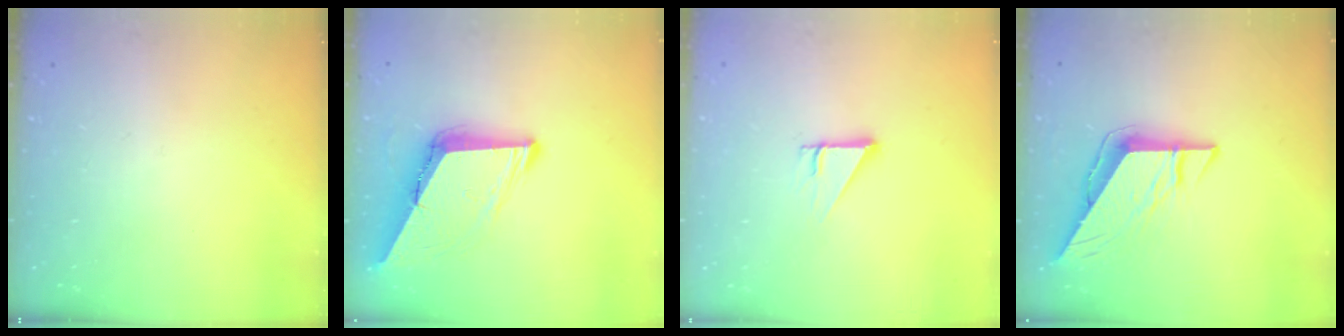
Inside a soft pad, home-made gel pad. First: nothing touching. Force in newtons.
{"total": 9.5, "press": 9.4, "slide": 1.6}
{"total": 2.7, "press": 2.7, "slide": 0.1}
{"total": 8.8, "press": 8.7, "slide": 0.8}